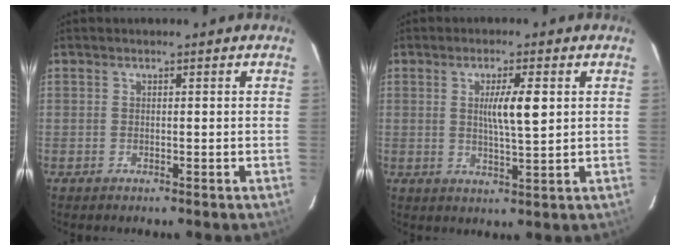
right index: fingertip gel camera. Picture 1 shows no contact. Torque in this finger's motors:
{"motor_torque": [0.37, 0.11, 0.21, 0.10]}